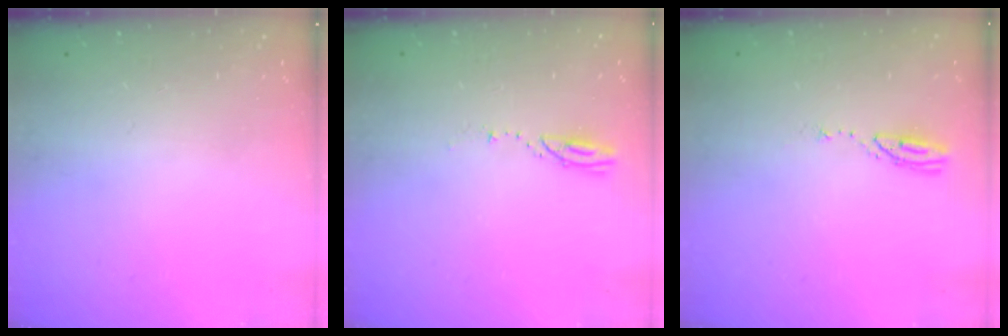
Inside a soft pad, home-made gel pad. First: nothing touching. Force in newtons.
{"total": 3.2, "press": 3.2, "slide": 0.4}
{"total": 4.1, "press": 4.1, "slide": 0.3}